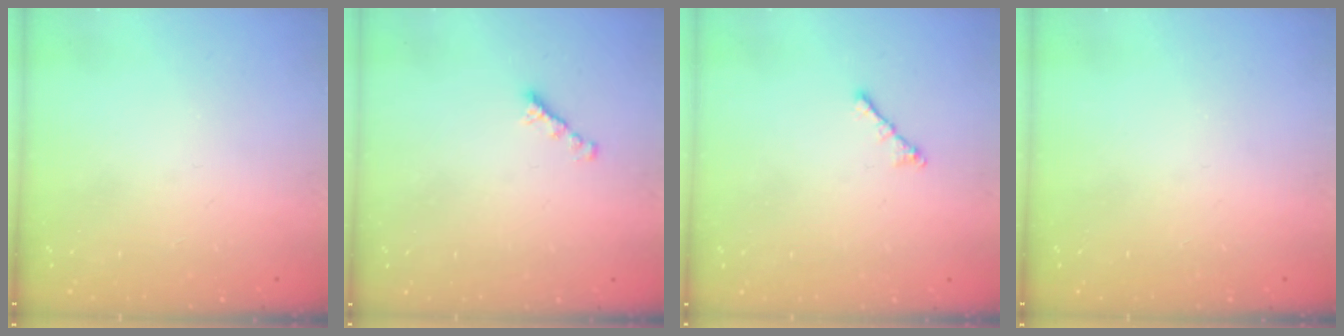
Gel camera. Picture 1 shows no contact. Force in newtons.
{"total": 2.7, "press": 2.6, "slide": 0.8}
{"total": 2.1, "press": 2.0, "slide": 0.6}
{"total": 0.0}